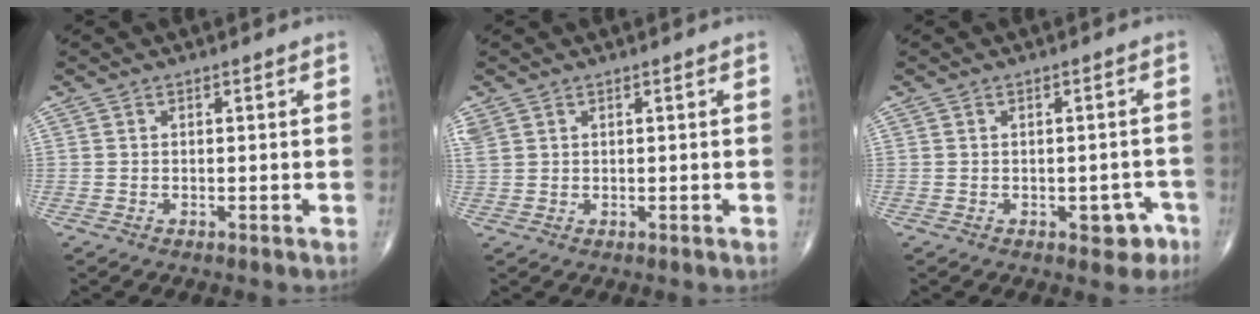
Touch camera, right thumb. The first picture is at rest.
{"total": 3.0, "force": [1.6, 2.1, 1.4], "torque": [-0.044, 0.012, 0.044]}
{"total": 4.1, "force": [-1.9, 2.6, 2.5], "torque": [-0.006, 0.016, -0.020]}